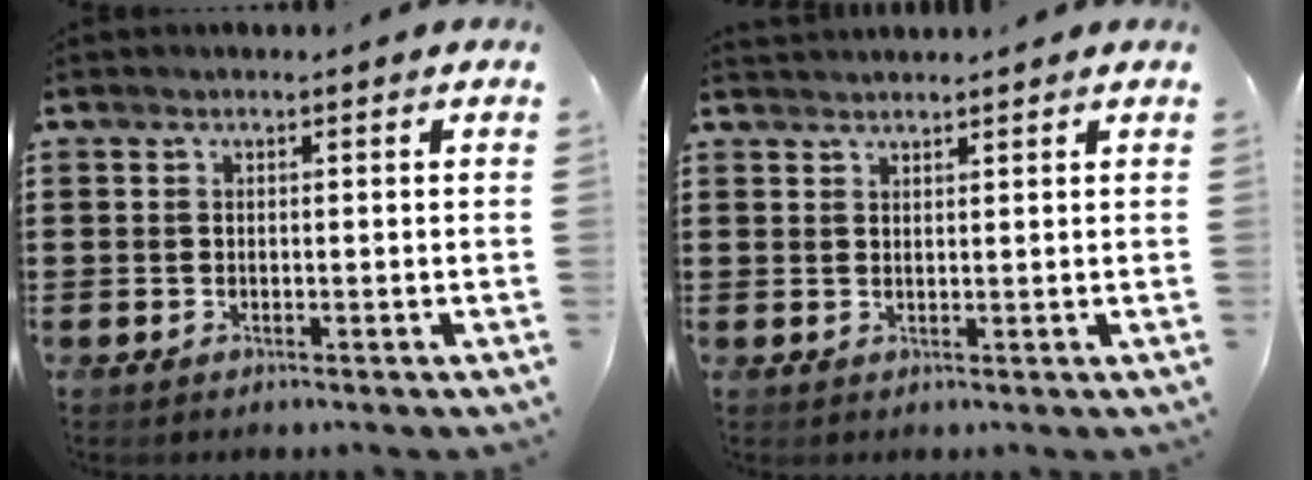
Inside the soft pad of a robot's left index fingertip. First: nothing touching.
{"total": 1.2, "force": [1.2, 0.0, 0.0], "torque": [-0.002, -0.001, 0.023]}